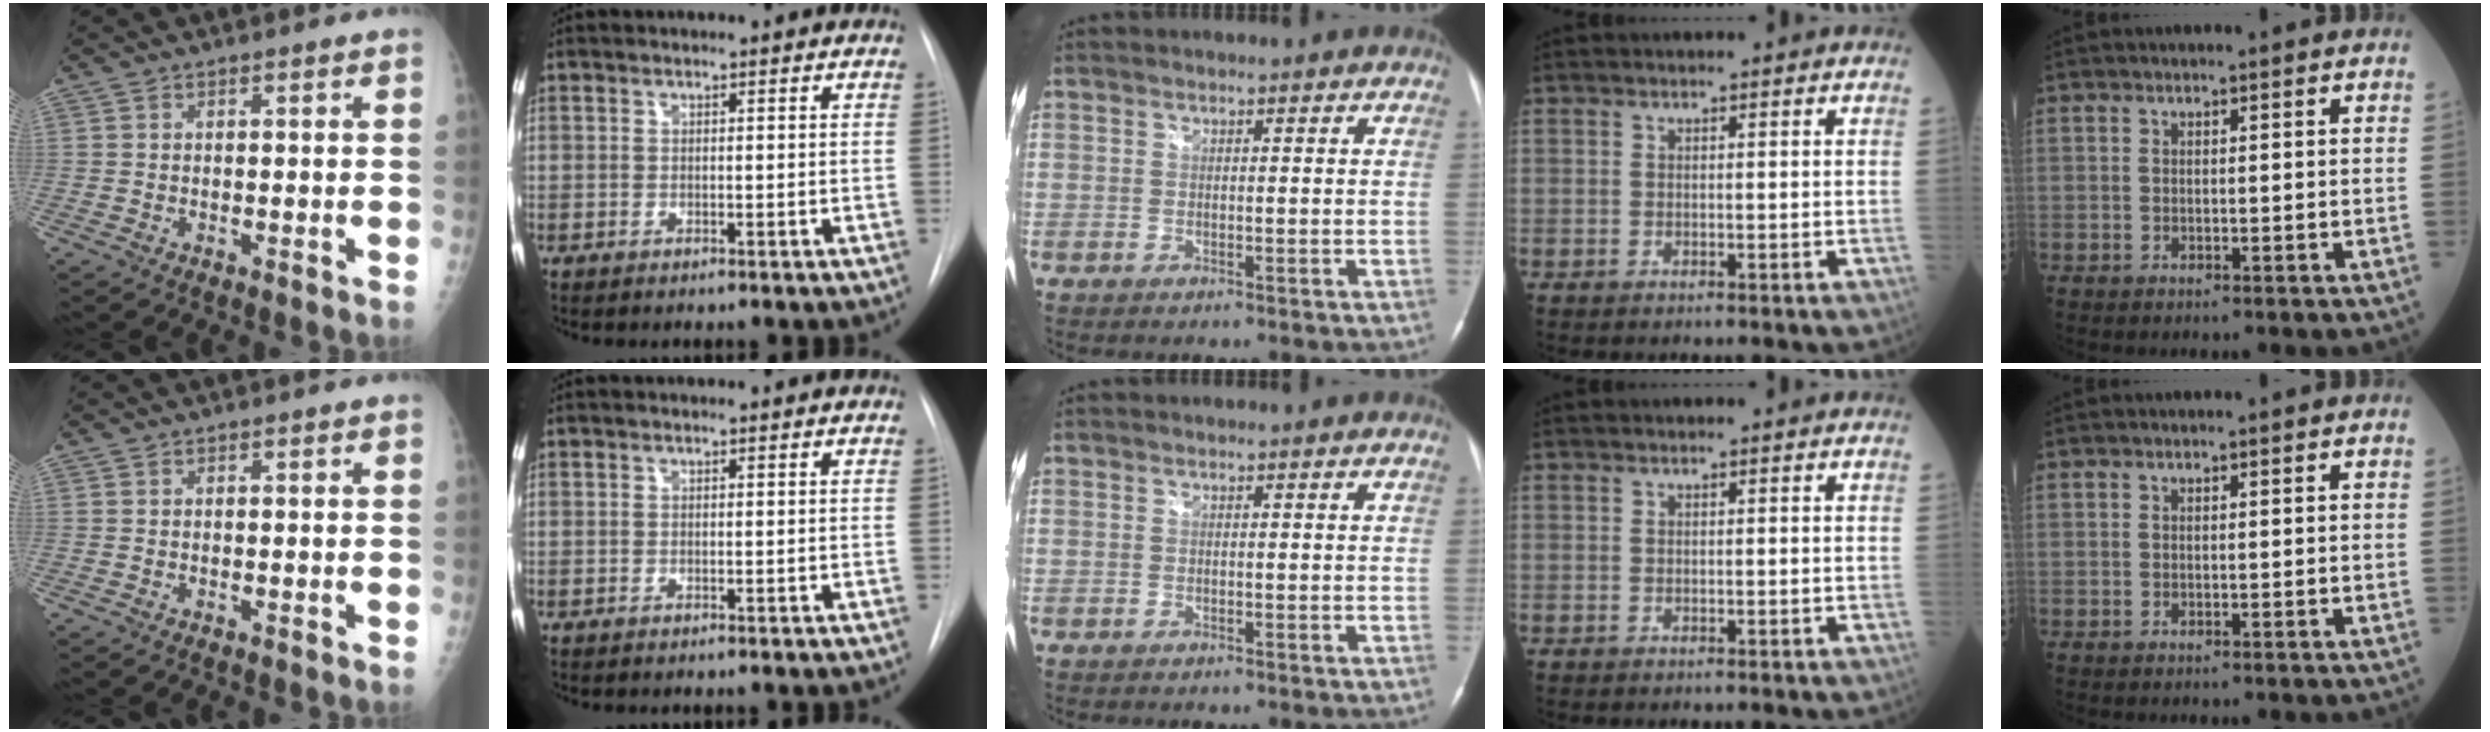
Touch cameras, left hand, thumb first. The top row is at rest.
{}